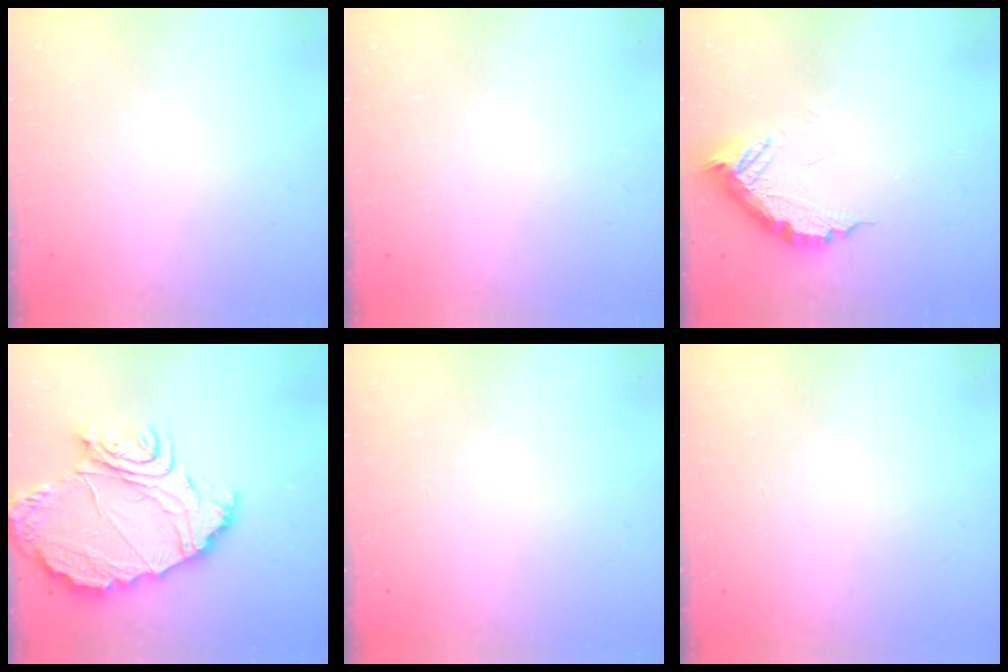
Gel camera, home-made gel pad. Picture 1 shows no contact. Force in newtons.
{"total": 0.0}
{"total": 12.1, "press": 12.1, "slide": 0.6}
{"total": 18.7, "press": 18.6, "slide": 1.5}
{"total": 0.0}
{"total": 0.0}